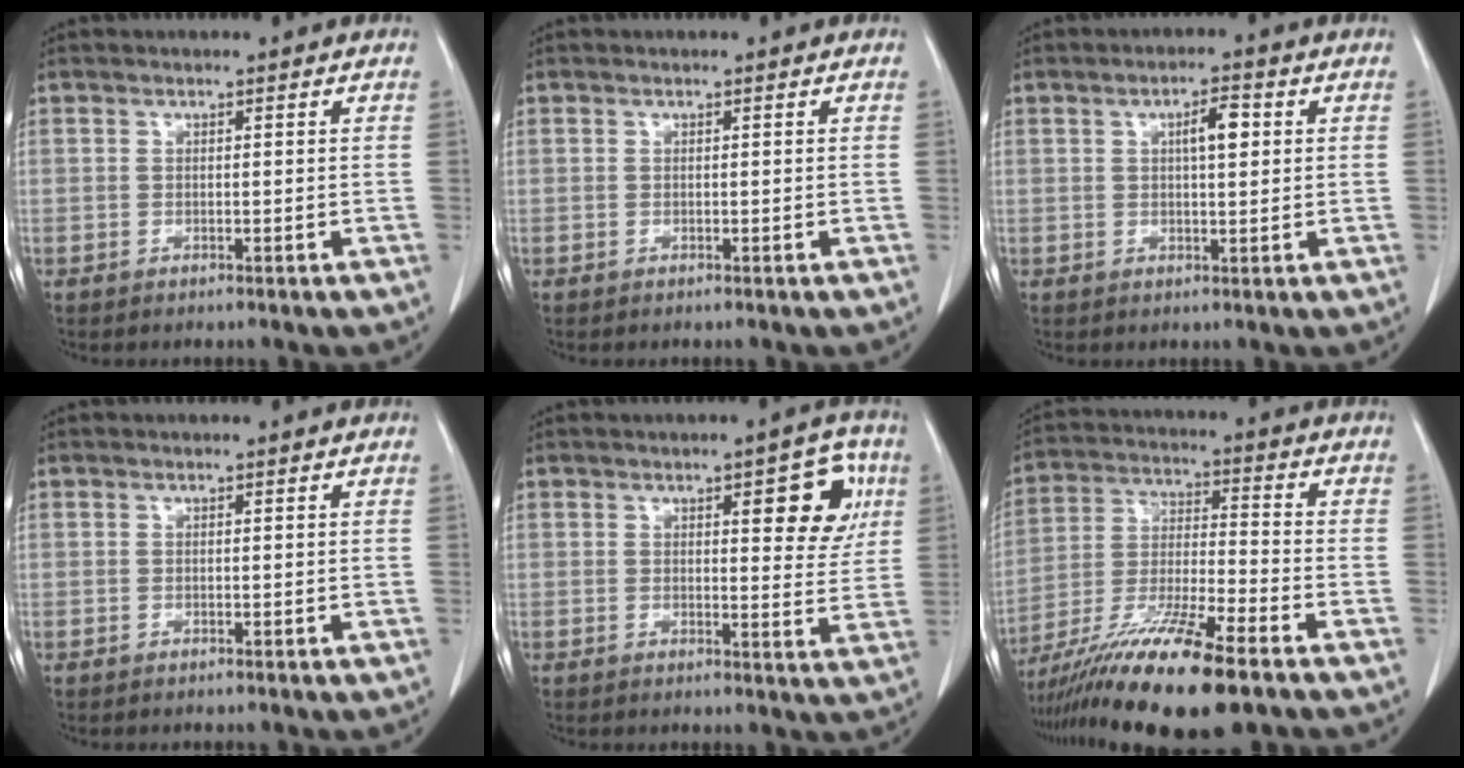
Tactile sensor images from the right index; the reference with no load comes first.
{"total": 0.0}
{"total": 4.0, "force": [1.1, 1.0, 3.8], "torque": [-0.062, 0.006, 0.016]}
{"total": 0.0}
{"total": 7.9, "force": [3.1, 2.6, 6.7], "torque": [-0.070, 0.006, 0.034]}
{"total": 17.2, "force": [-11.5, 1.4, 12.7], "torque": [-0.237, -0.039, -0.209]}